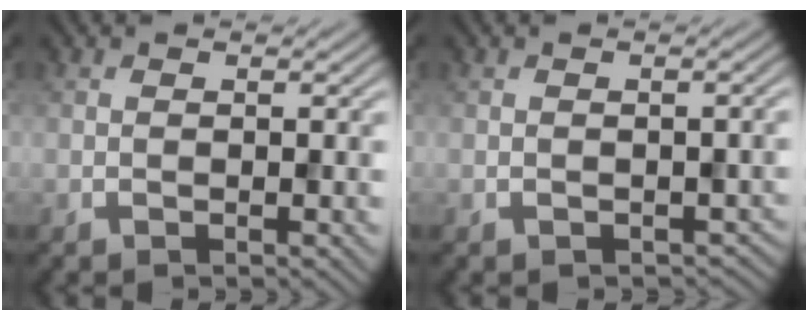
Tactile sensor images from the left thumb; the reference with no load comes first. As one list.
[{"total": 1.7, "force": [-0.9, 1.1, 0.9], "torque": [-0.014, -0.013, -0.008]}]